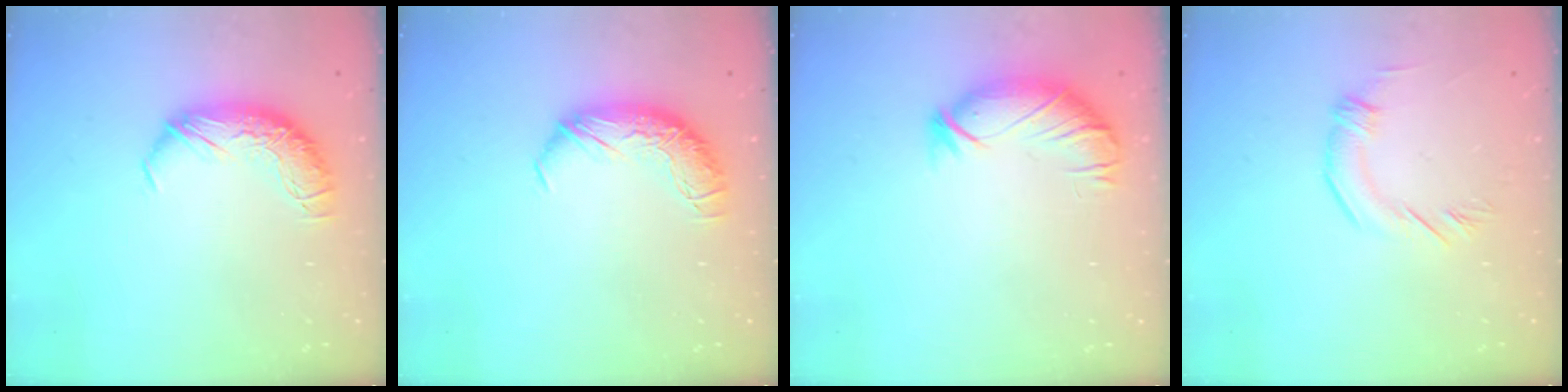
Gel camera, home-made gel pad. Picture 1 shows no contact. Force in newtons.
{"total": 0.0}
{"total": 3.4, "press": 3.0, "slide": 1.6}
{"total": 3.1, "press": 2.7, "slide": 1.4}